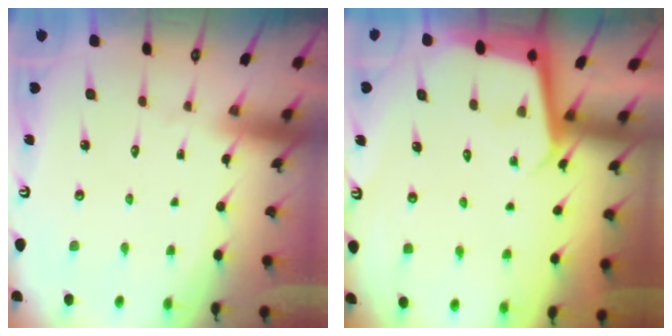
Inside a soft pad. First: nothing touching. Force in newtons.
{"total": 3.7, "press": 3.7, "slide": 0.1}